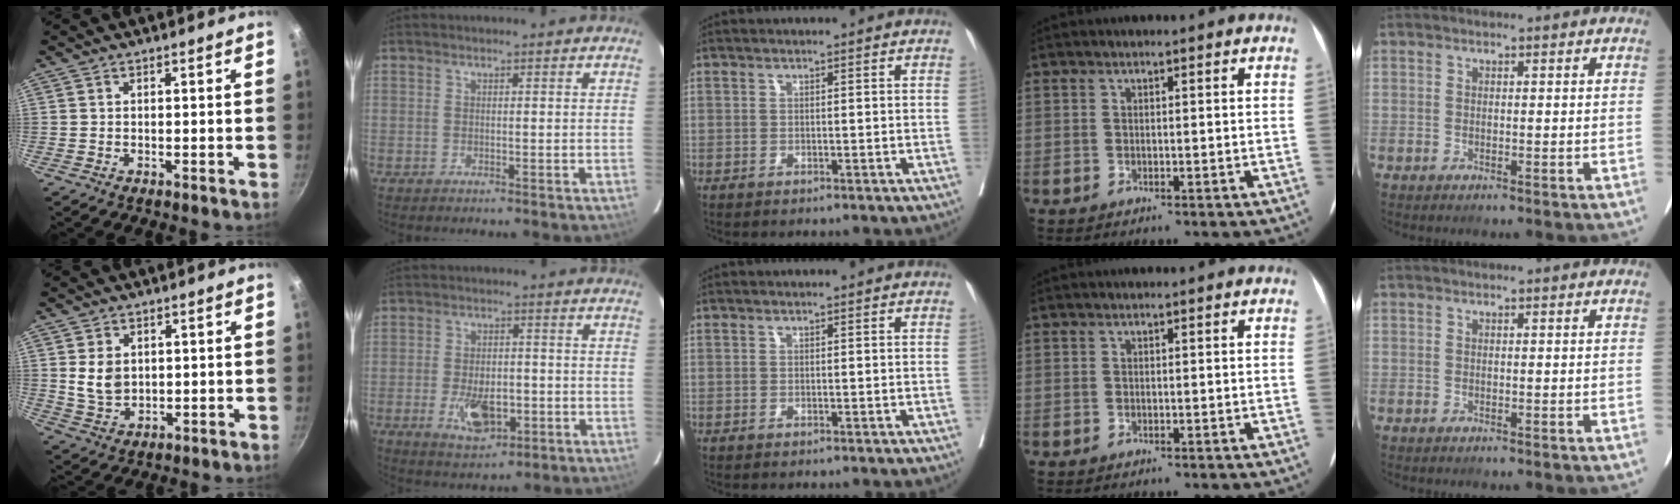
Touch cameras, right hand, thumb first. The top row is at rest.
{"thumb": {"total": 5.4, "force": [1.0, 4.0, 3.4], "torque": [-0.046, -0.011, 0.030]}, "index": {"total": 7.4, "force": [-2.4, 3.6, 6.0], "torque": [-0.109, -0.007, -0.031]}}